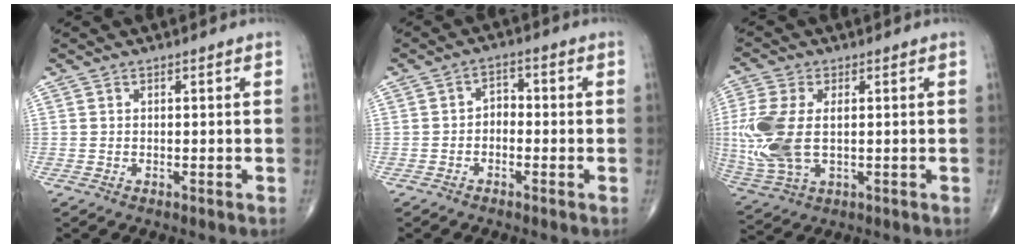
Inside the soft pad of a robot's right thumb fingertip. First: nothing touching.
{"total": 3.0, "force": [-0.8, 2.2, 1.9], "torque": [-0.016, 0.018, -0.026]}
{"total": 13.3, "force": [0.4, 7.5, 11.0], "torque": [-0.275, -0.005, 0.016]}